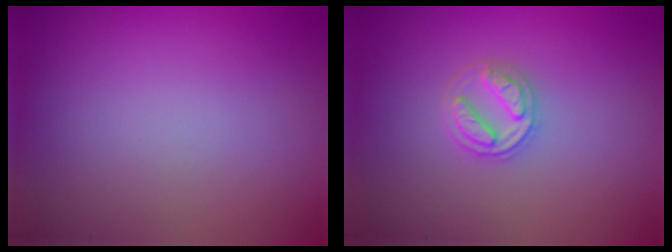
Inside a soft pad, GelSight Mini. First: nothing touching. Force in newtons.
{"total": 2.6, "press": 2.5, "slide": 0.5}